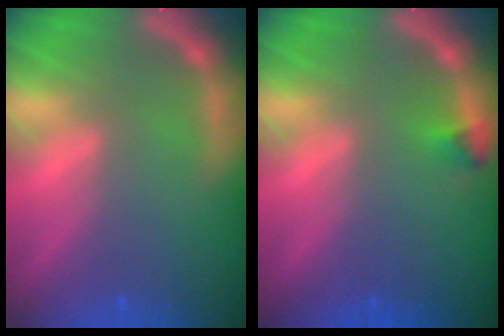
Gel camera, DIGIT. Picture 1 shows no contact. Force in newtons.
{"total": 0.9}